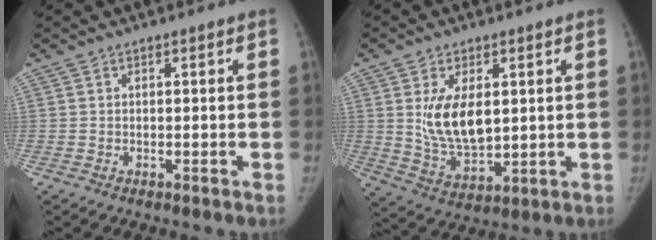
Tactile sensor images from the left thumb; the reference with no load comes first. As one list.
[{"total": 10.9, "force": [2.2, 6.1, 8.8], "torque": [-0.141, -0.022, 0.056]}]